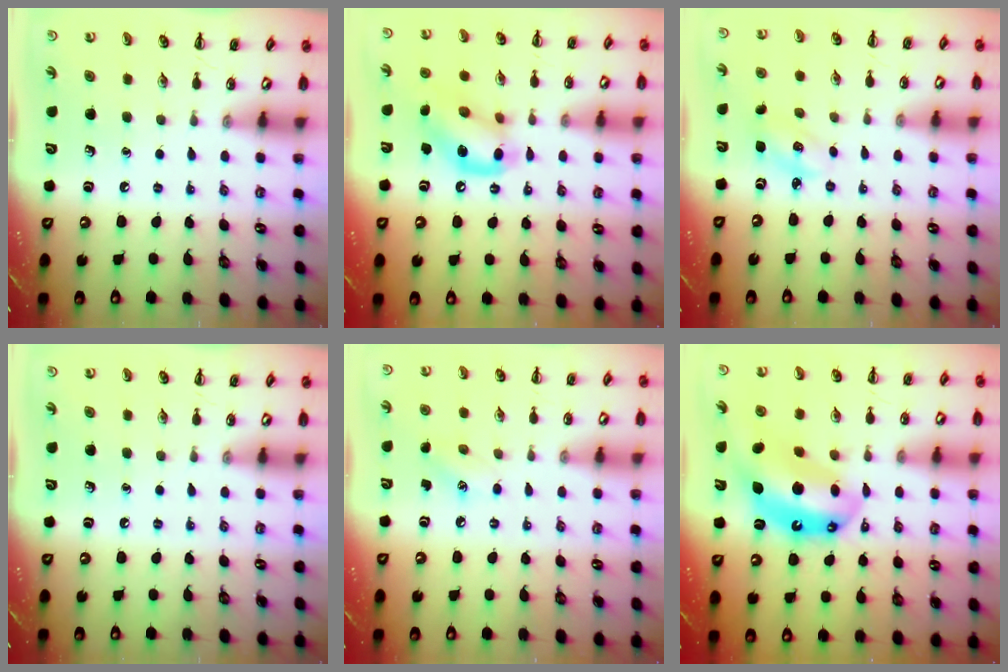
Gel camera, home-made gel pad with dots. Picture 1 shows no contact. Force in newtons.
{"total": 14.4, "press": 14.3, "slide": 1.5}
{"total": 2.8, "press": 2.8, "slide": 0.7}
{"total": 0.0}
{"total": 7.0, "press": 6.7, "slide": 1.7}
{"total": 14.4, "press": 13.8, "slide": 4.0}